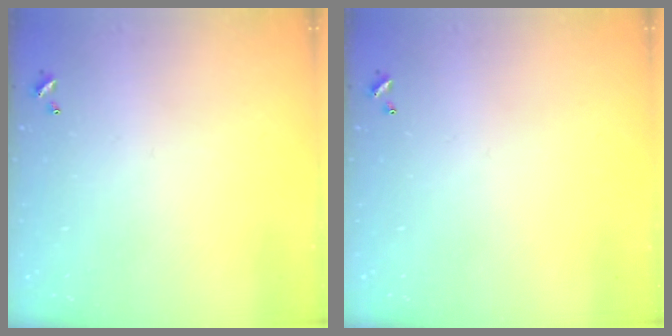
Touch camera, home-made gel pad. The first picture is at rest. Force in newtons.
{"total": 0.0}